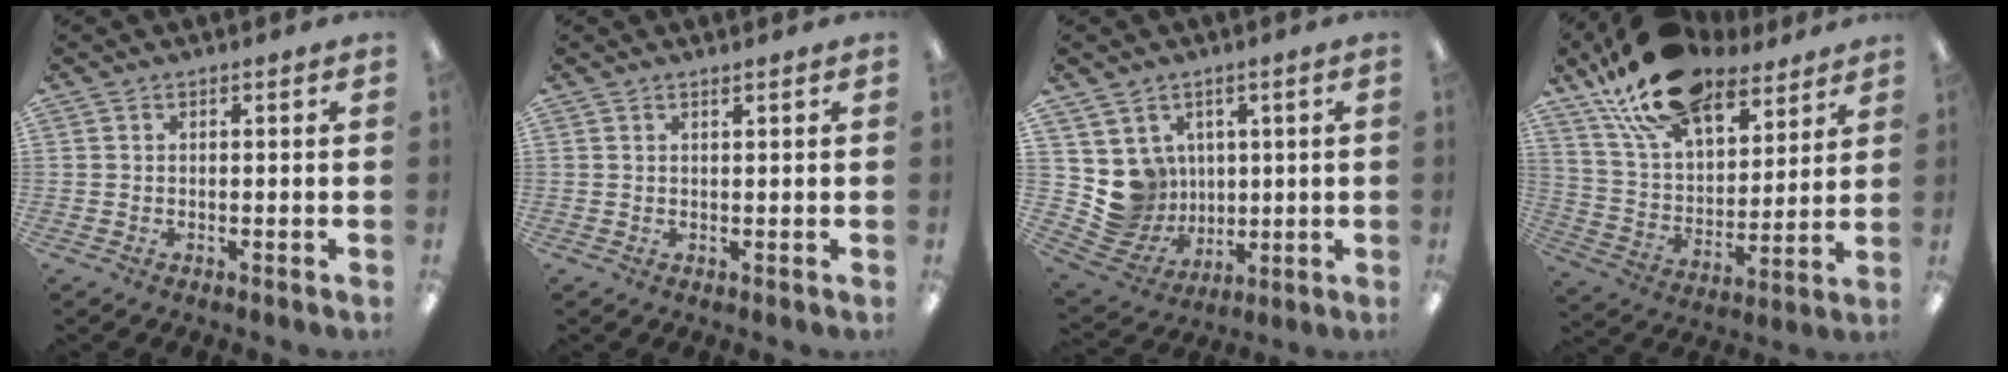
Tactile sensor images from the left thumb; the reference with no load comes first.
{"total": 0.8, "force": [0.7, 0.0, 0.4], "torque": [-0.007, -0.001, 0.012]}
{"total": 9.1, "force": [2.6, 8.7, 0.7], "torque": [-0.036, -0.027, 0.065]}
{"total": 20.4, "force": [14.6, 9.9, 10.2], "torque": [-0.190, -0.070, 0.262]}